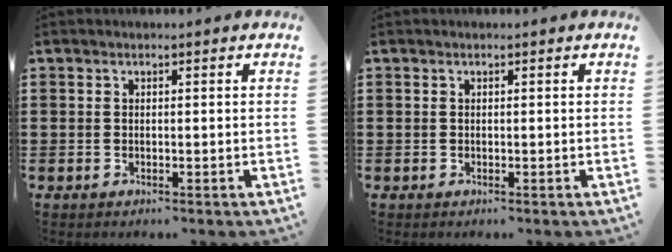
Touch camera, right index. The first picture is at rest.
{"total": 0.0}